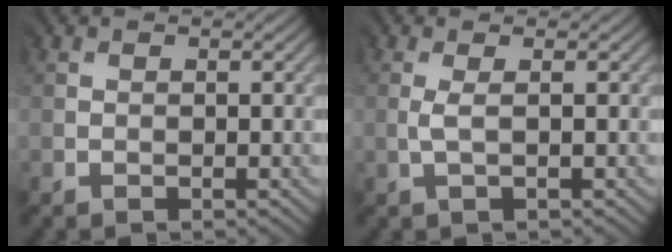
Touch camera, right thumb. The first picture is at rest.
{"total": 0.8, "force": [0.0, -0.4, 0.7], "torque": [-0.022, 0.002, 0.001]}